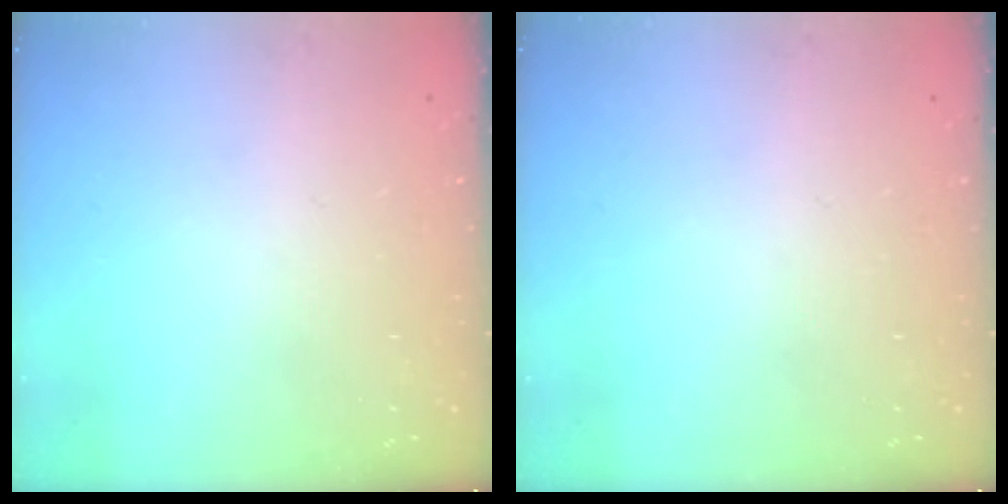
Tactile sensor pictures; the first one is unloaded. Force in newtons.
{"total": 0.0}